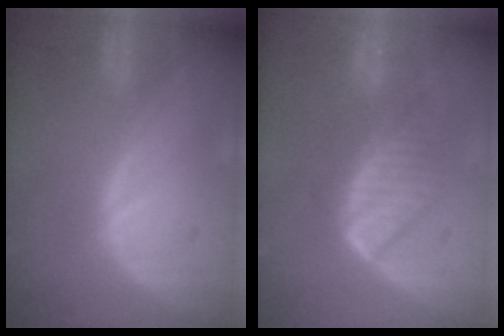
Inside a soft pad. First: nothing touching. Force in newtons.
{"total": 6.9, "press": 5.9, "slide": 3.5}